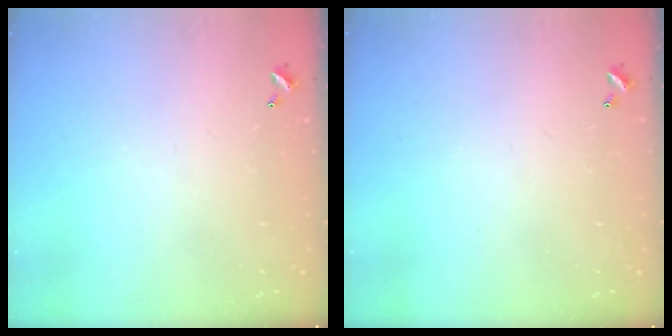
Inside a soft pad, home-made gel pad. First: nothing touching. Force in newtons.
{"total": 0.0}